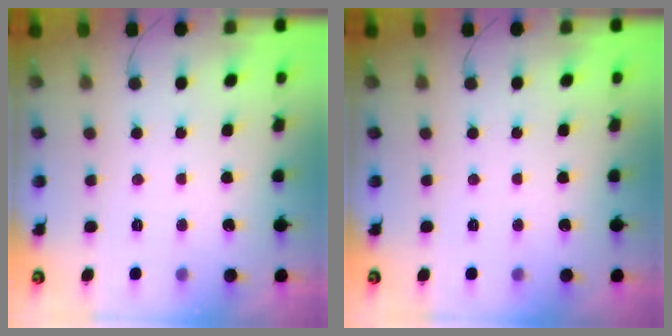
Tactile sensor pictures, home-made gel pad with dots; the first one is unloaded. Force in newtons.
{"total": 0.0}